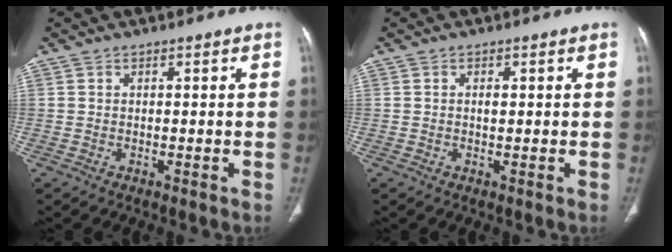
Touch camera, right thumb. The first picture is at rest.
{"total": 0.9, "force": [0.1, 0.4, 0.8], "torque": [-0.016, -0.001, 0.003]}